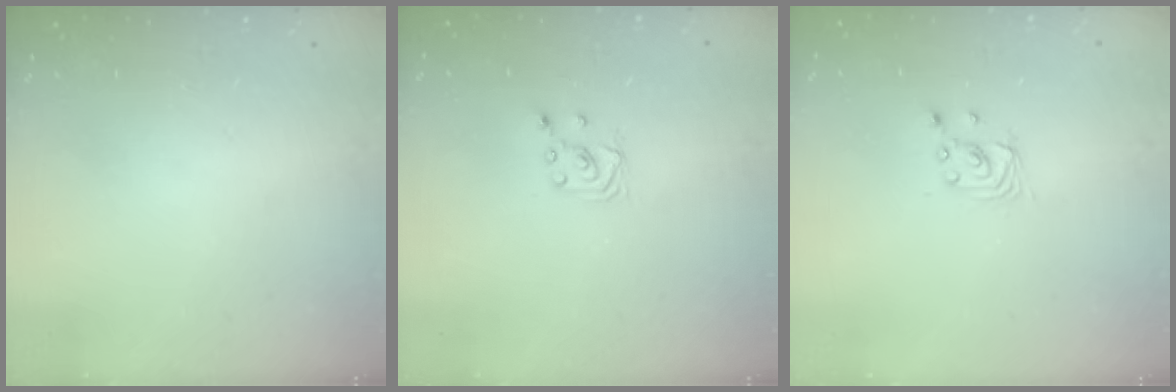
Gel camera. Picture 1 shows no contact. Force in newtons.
{"total": 2.0, "press": 2.0, "slide": 0.2}
{"total": 2.4, "press": 2.4, "slide": 0.2}